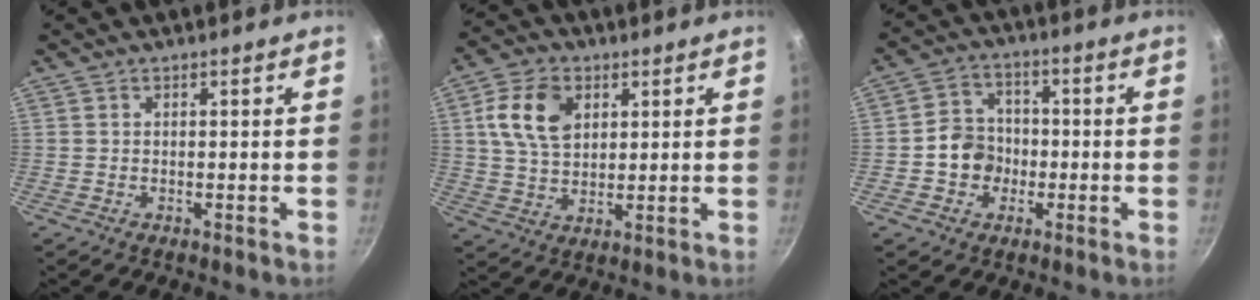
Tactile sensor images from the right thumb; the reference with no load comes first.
{"total": 10.4, "force": [3.3, 7.1, 6.9], "torque": [-0.113, 0.001, 0.059]}
{"total": 7.5, "force": [-1.6, 6.6, 3.1], "torque": [-0.020, 0.023, -0.039]}